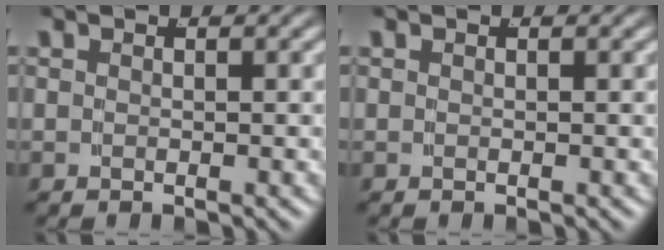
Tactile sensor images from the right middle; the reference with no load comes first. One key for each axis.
{"total": 0.0}